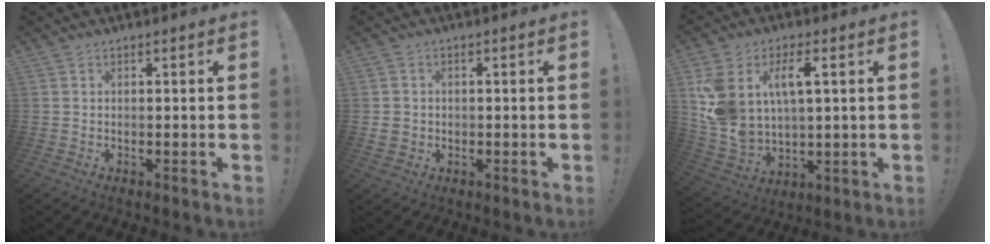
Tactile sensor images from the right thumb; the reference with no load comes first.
{"total": 3.5, "force": [0.3, 3.2, 1.3], "torque": [-0.019, -0.002, 0.005]}
{"total": 14.0, "force": [5.2, 8.5, 9.9], "torque": [-0.224, -0.018, 0.098]}